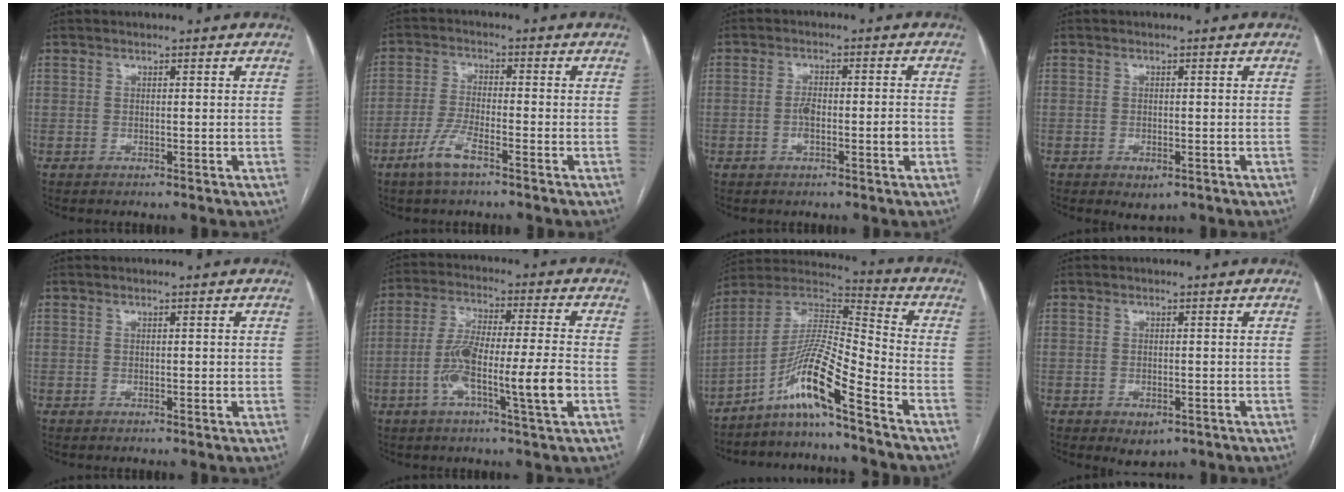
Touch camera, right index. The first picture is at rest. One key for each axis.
{"total": 5.4, "fx": -3.4, "fy": 1.0, "fz": 4.1, "tx": -0.090, "ty": -0.004, "tz": -0.069}
{"total": 6.7, "fx": -1.5, "fy": 1.6, "fz": 6.3, "tx": -0.116, "ty": 0.012, "tz": -0.024}
{"total": 2.2, "fx": -1.1, "fy": 1.4, "fz": 1.4, "tx": -0.011, "ty": -0.001, "tz": -0.005}
{"total": 0.8, "fx": 0.0, "fy": 0.3, "fz": 0.8, "tx": -0.015, "ty": 0.002, "tz": 0.002}
{"total": 12.5, "fx": -3.6, "fy": 0.7, "fz": 11.9, "tx": -0.220, "ty": 0.003, "tz": -0.068}
{"total": 12.0, "fx": -7.8, "fy": -0.4, "fz": 9.1, "tx": -0.178, "ty": 0.010, "tz": -0.151}
{"total": 2.9, "fx": -1.4, "fy": 1.8, "fz": 1.7, "tx": -0.015, "ty": -0.001, "tz": -0.008}